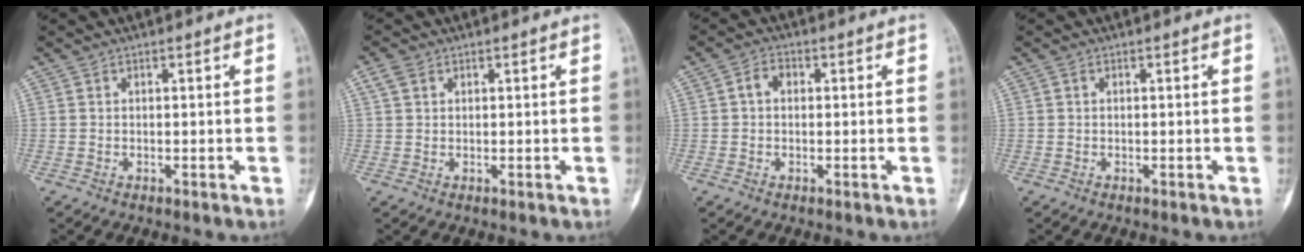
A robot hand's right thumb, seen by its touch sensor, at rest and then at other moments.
{"total": 2.3, "force": [1.1, 1.6, 1.2], "torque": [-0.025, 0.007, 0.023]}
{"total": 2.8, "force": [0.2, 2.1, 1.9], "torque": [-0.028, 0.013, 0.000]}
{"total": 0.0}